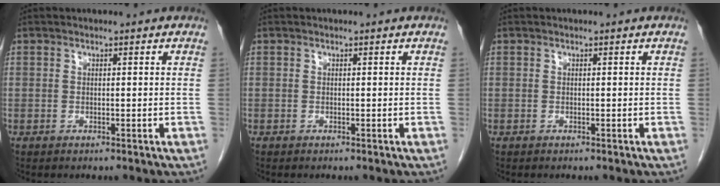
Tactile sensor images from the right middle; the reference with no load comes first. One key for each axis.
{"total": 0.0}
{"total": 0.0}